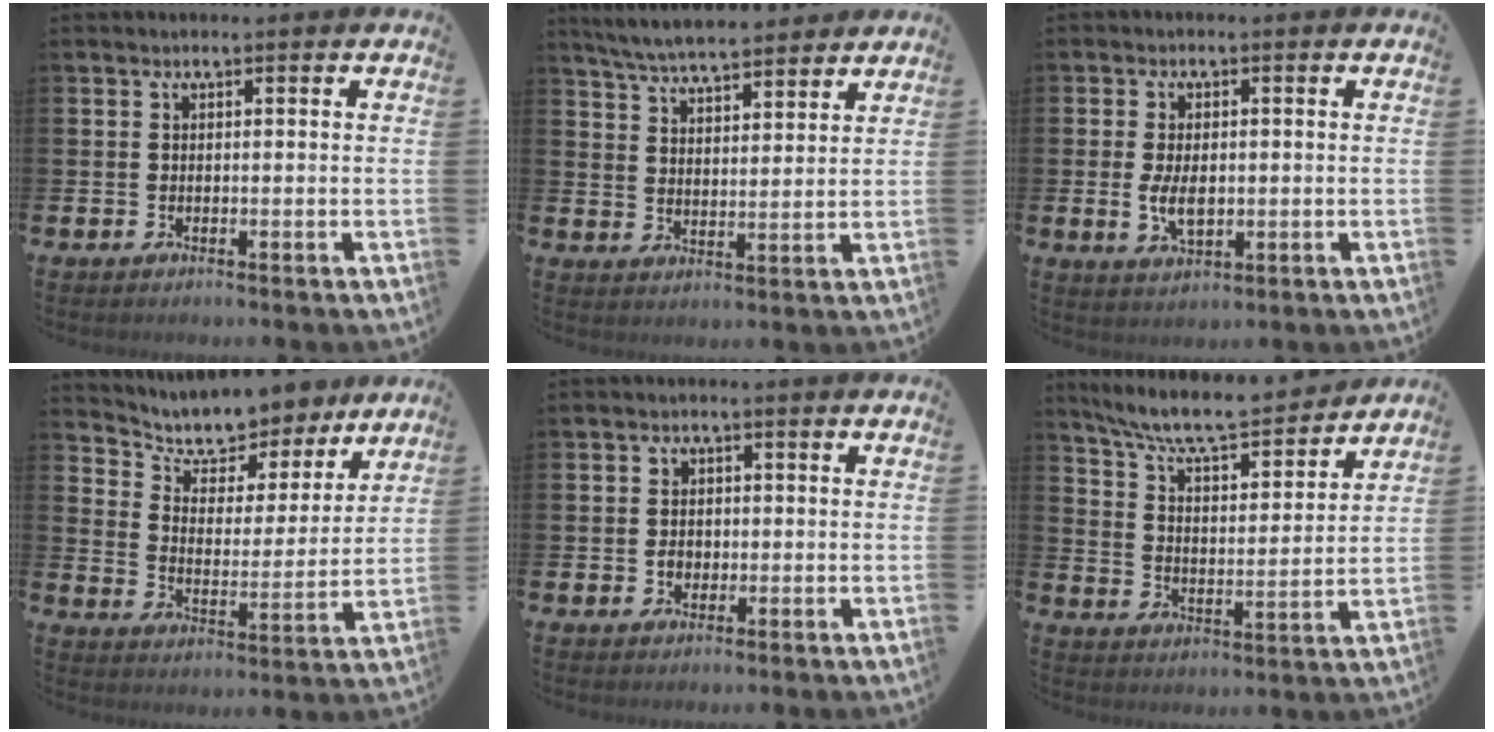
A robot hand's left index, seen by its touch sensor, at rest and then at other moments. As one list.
[{"total": 5.9, "force": [5.8, 0.5, 1.1], "torque": [-0.048, -0.027, 0.104]}, {"total": 4.4, "force": [-0.1, 2.5, 3.7], "torque": [-0.058, 0.001, -0.003]}, {"total": 8.0, "force": [7.4, 2.8, 1.3], "torque": [-0.058, -0.058, 0.128]}, {"total": 2.1, "force": [0.0, 1.9, 0.9], "torque": [-0.004, 0.001, -0.006]}, {"total": 8.5, "force": [7.8, 1.1, 3.1], "torque": [-0.090, -0.056, 0.134]}]